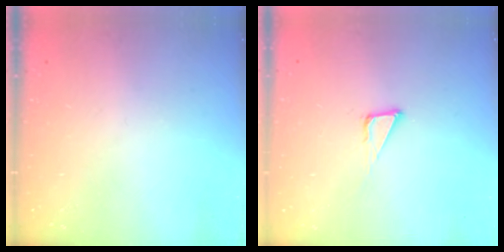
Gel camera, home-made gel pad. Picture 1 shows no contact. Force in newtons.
{"total": 3.8, "press": 3.7, "slide": 0.2}